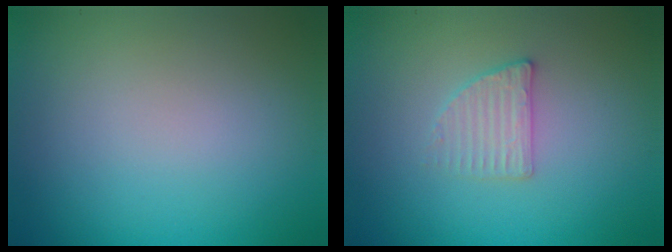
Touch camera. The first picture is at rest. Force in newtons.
{"total": 2.1, "press": 2.1, "slide": 0.4}